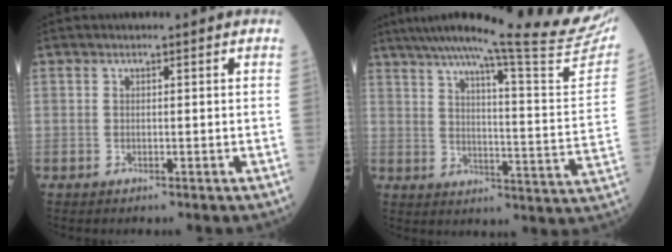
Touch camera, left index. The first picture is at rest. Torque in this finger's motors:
{"motor_torque": [0.59, -1.55, 0.44, 0.13]}